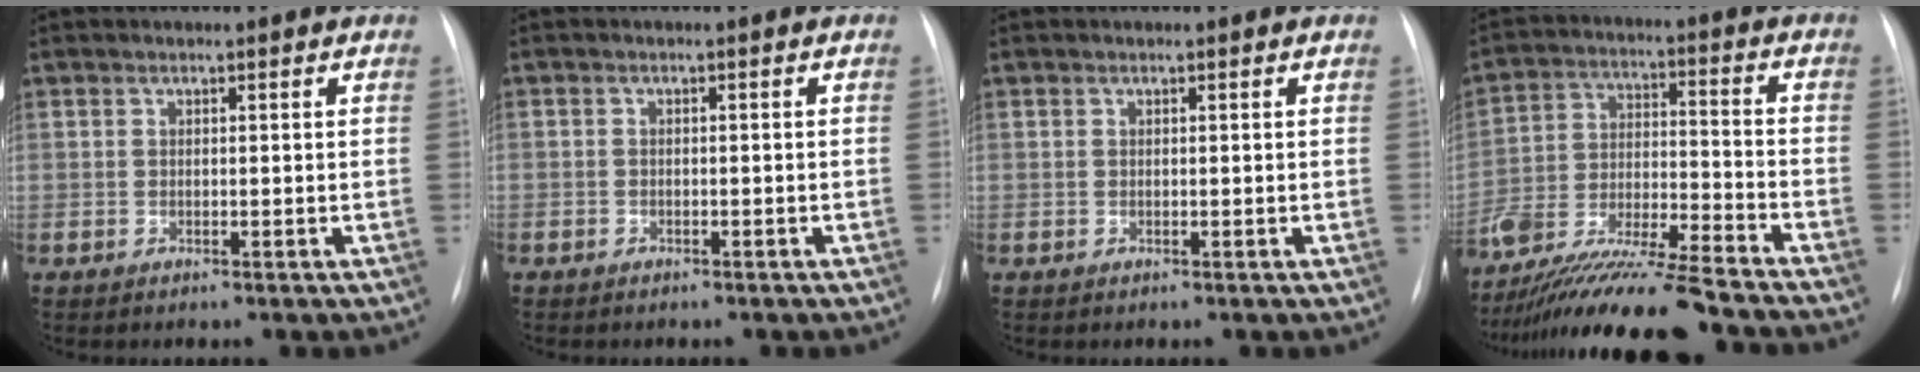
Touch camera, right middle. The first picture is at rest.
{"total": 1.6, "force": [-1.1, 1.1, 0.3], "torque": [-0.011, 0.003, -0.013]}
{"total": 0.0}
{"total": 19.8, "force": [-16.9, 0.8, 10.3], "torque": [-0.200, -0.027, -0.297]}